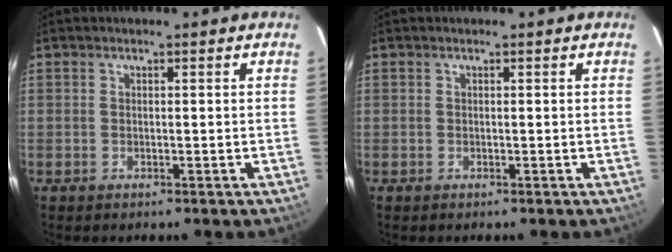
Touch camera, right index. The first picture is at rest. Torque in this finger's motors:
{"motor_torque": [0.10, 0.02, 0.07, 0.01]}